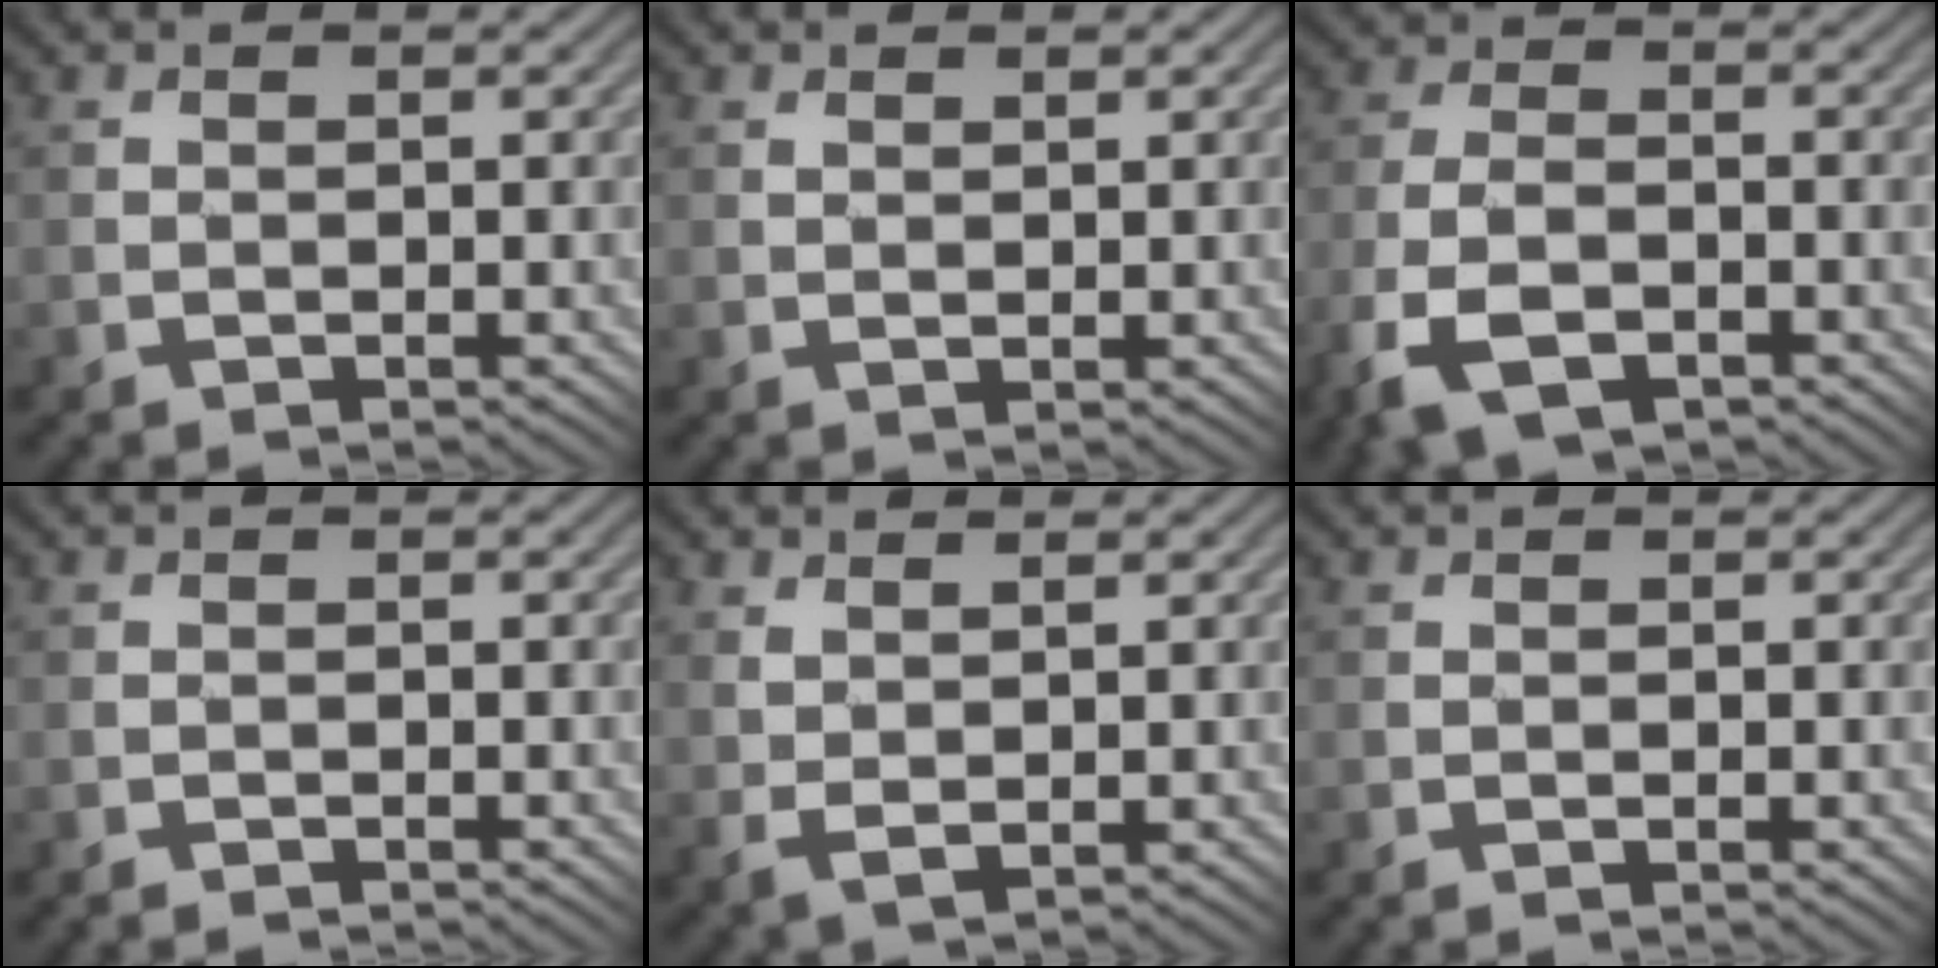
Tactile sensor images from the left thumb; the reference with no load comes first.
{"total": 1.0, "force": [0.7, 0.1, 0.7], "torque": [-0.011, 0.003, 0.016]}
{"total": 8.6, "force": [-4.8, 4.4, 5.6], "torque": [-0.143, -0.018, -0.092]}
{"total": 0.7, "force": [-0.6, -0.2, -0.2], "torque": [0.005, 0.004, -0.015]}
{"total": 2.1, "force": [1.1, 0.5, 1.6], "torque": [-0.043, -0.002, 0.026]}
{"total": 0.0}